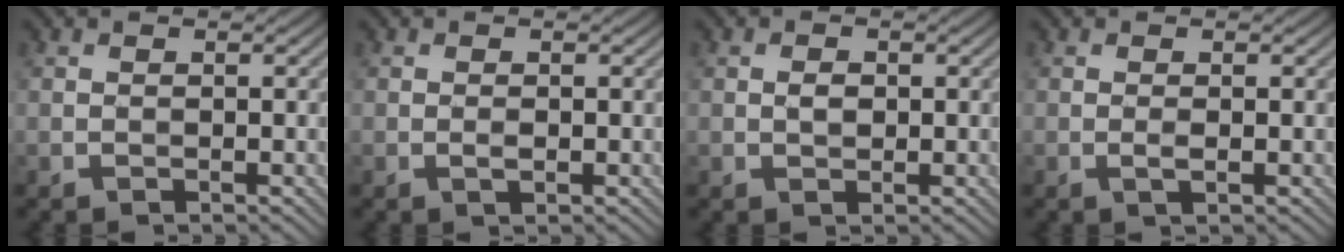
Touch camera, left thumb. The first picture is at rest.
{"total": 0.9, "force": [-0.2, 0.3, 0.8], "torque": [-0.017, -0.001, -0.003]}
{"total": 1.4, "force": [0.1, 1.0, 1.0], "torque": [-0.021, 0.001, 0.000]}
{"total": 1.0, "force": [-0.2, 0.1, 0.9], "torque": [-0.021, -0.001, -0.004]}